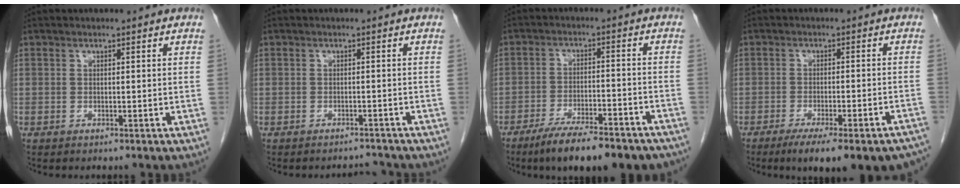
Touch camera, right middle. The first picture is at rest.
{"total": 1.7, "force": [-1.6, 0.2, -0.6], "torque": [0.009, -0.007, -0.019]}
{"total": 14.6, "force": [-11.5, 3.2, 8.3], "torque": [-0.107, -0.004, -0.173]}
{"total": 17.3, "force": [-14.3, 2.6, 9.4], "torque": [-0.076, -0.003, -0.181]}